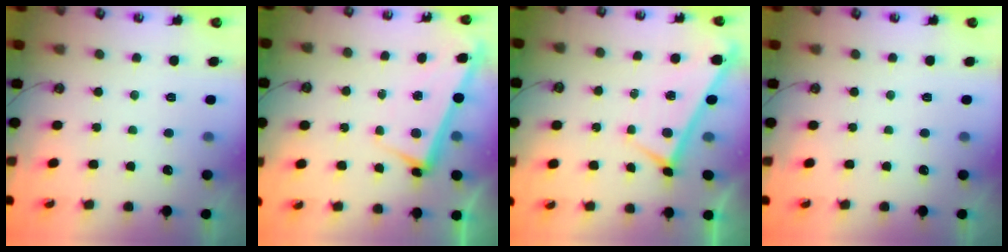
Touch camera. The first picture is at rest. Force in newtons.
{"total": 2.5, "press": 2.4, "slide": 0.7}
{"total": 1.4, "press": 1.3, "slide": 0.5}
{"total": 0.0}